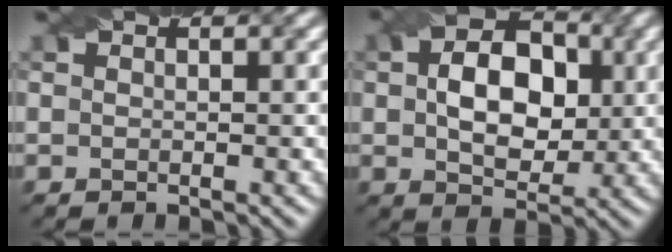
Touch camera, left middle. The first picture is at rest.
{"total": 7.5, "force": [0.8, 5.0, 5.6], "torque": [-0.094, 0.006, 0.008]}